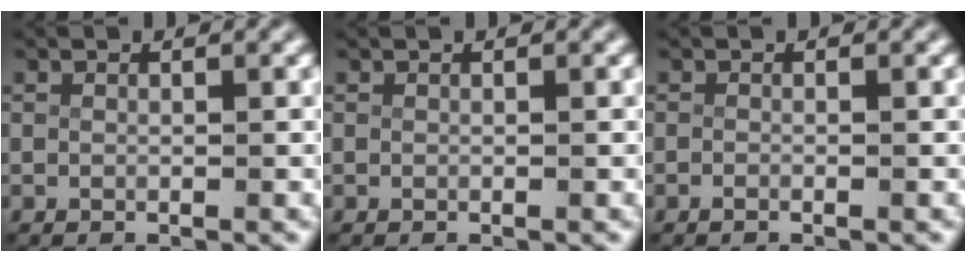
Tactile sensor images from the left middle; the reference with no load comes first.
{"total": 0.0}
{"total": 0.7, "force": [-0.7, 0.0, 0.1], "torque": [-0.011, -0.007, -0.010]}